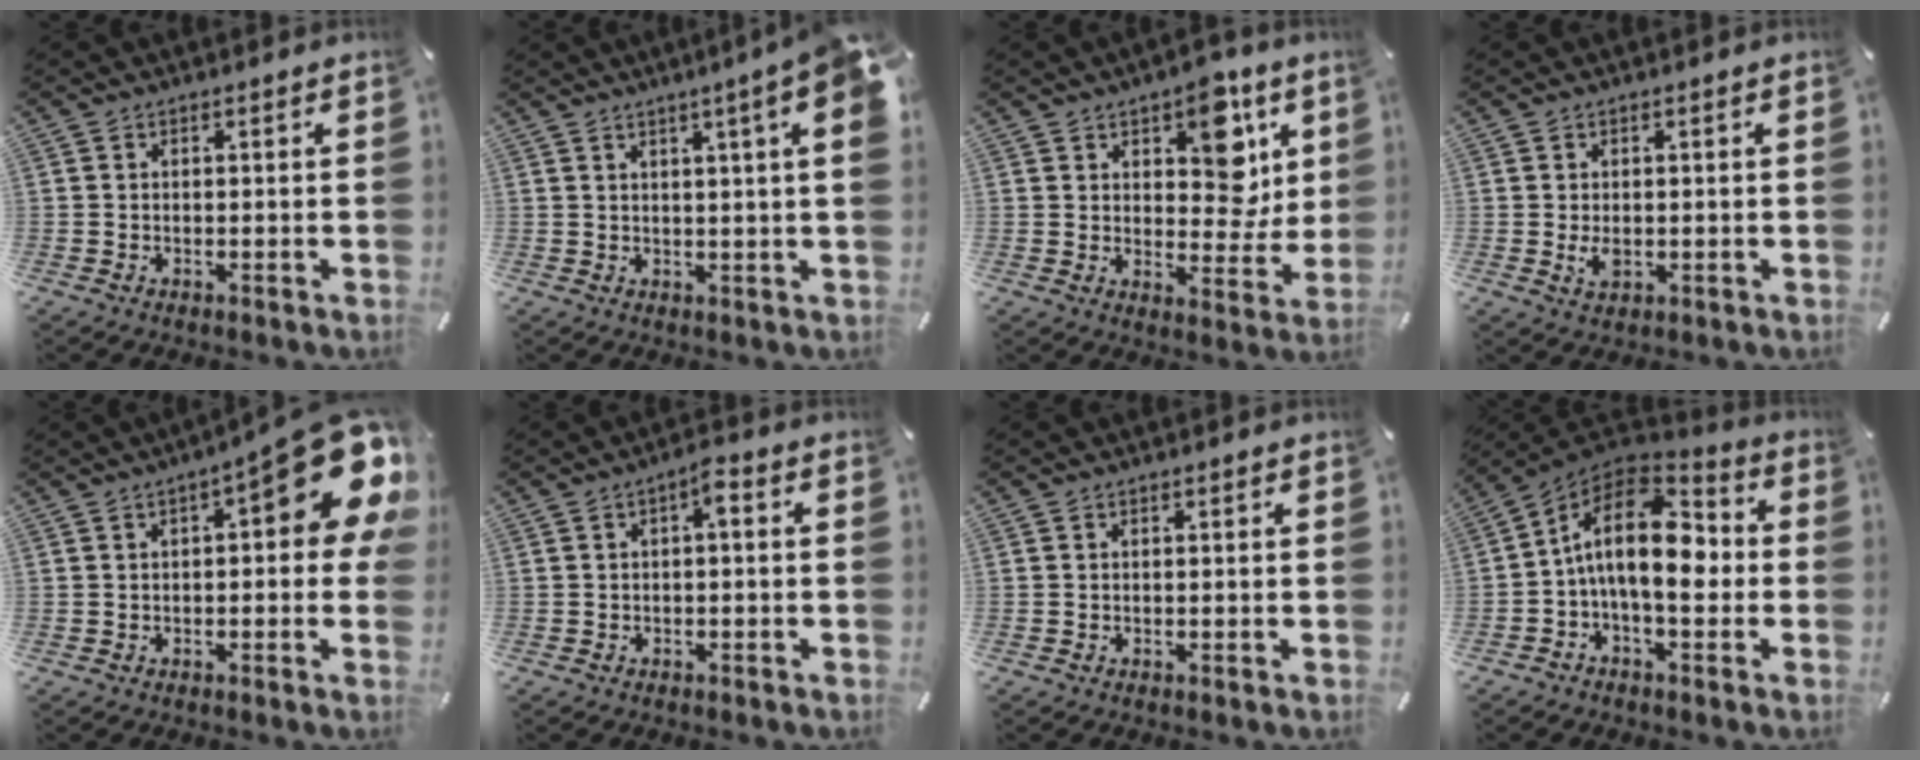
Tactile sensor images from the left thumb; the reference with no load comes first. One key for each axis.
{"total": 7.5, "fx": 3.5, "fy": 0.0, "fz": 6.6, "tx": -0.104, "ty": -0.017, "tz": 0.055}
{"total": 13.3, "fx": 6.4, "fy": 8.1, "fz": 8.3, "tx": -0.092, "ty": -0.041, "tz": 0.108}
{"total": 3.0, "fx": -0.3, "fy": 1.9, "fz": 2.2, "tx": -0.055, "ty": -0.003, "tz": -0.008}
{"total": 18.6, "fx": 6.8, "fy": 6.4, "fz": 16.1, "tx": -0.198, "ty": -0.054, "tz": 0.106}
{"total": 3.1, "fx": -0.6, "fy": 1.1, "fz": 2.8, "tx": -0.046, "ty": 0.011, "tz": -0.016}
{"total": 0.0}
{"total": 16.0, "fx": -0.3, "fy": 8.6, "fz": 13.5, "tx": -0.248, "ty": -0.006, "tz": -0.010}